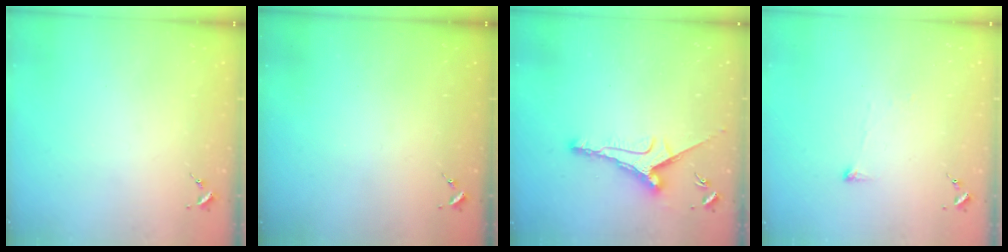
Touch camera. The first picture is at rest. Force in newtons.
{"total": 0.0}
{"total": 8.6, "press": 8.6, "slide": 0.5}
{"total": 3.6, "press": 3.5, "slide": 0.5}